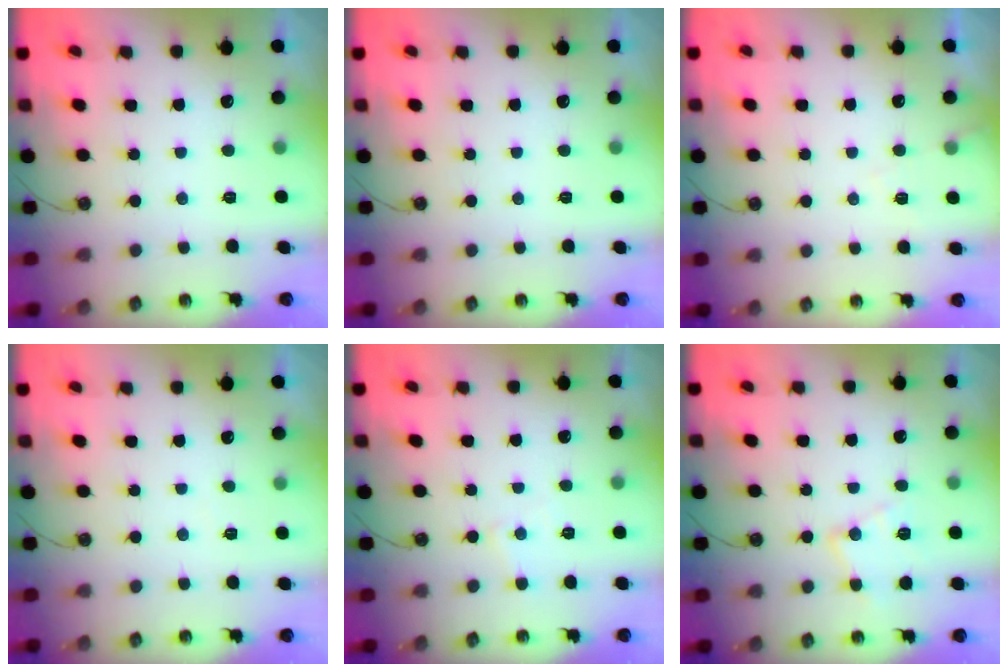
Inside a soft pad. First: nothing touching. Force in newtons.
{"total": 0.0}
{"total": 4.0, "press": 4.0, "slide": 0.6}
{"total": 3.2, "press": 3.1, "slide": 0.5}
{"total": 4.2, "press": 4.2, "slide": 0.5}
{"total": 12.0, "press": 12.0, "slide": 0.9}